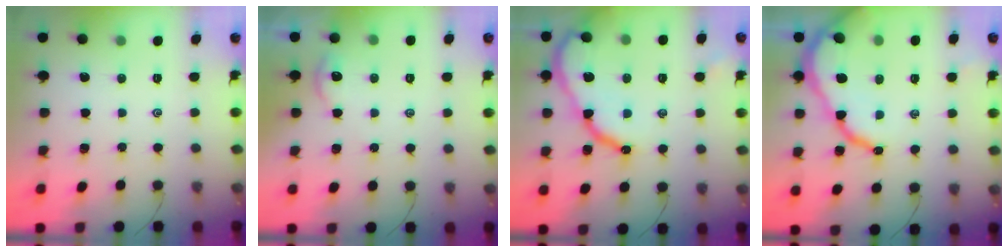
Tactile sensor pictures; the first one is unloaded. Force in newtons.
{"total": 1.6, "press": 1.5, "slide": 0.3}
{"total": 12.2, "press": 12.1, "slide": 1.1}
{"total": 12.2, "press": 12.1, "slide": 1.2}